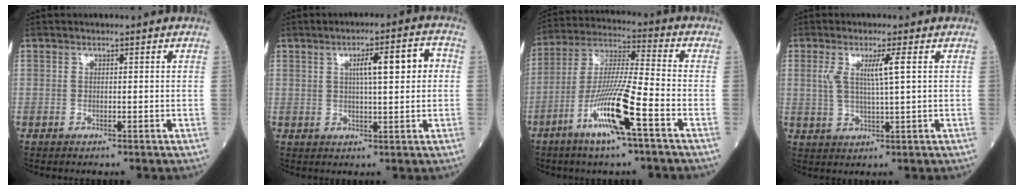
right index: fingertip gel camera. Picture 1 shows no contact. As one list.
[{"total": 6.8, "force": [1.3, 1.0, 6.6], "torque": [-0.103, 0.020, 0.019]}, {"total": 13.3, "force": [-6.1, 0.0, 11.8], "torque": [-0.240, -0.011, -0.117]}, {"total": 4.7, "force": [1.4, -0.2, 4.5], "torque": [-0.090, 0.001, 0.031]}]